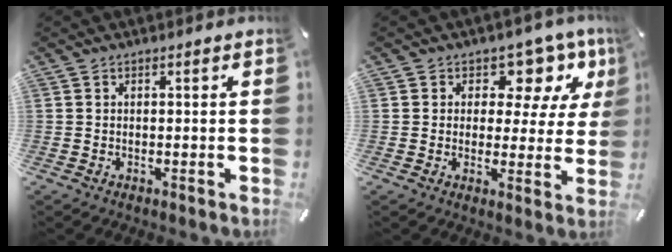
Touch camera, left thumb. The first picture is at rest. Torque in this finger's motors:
{"motor_torque": [0.12, 0.21, -0.13, -0.27, 0.00]}